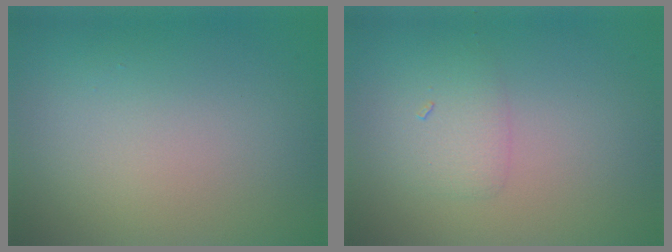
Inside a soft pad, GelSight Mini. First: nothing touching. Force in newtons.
{"total": 1.7, "press": 1.7, "slide": 0.1}